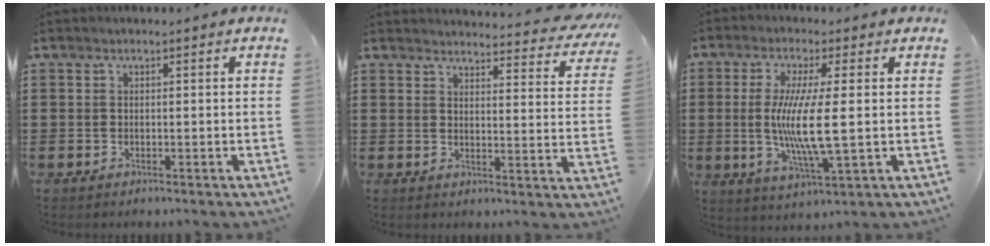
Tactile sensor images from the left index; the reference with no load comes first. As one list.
[{"total": 4.1, "force": [4.0, 0.0, 1.2], "torque": [-0.023, -0.031, 0.065]}, {"total": 9.1, "force": [0.3, 1.1, 9.0], "torque": [-0.177, -0.008, -0.001]}]